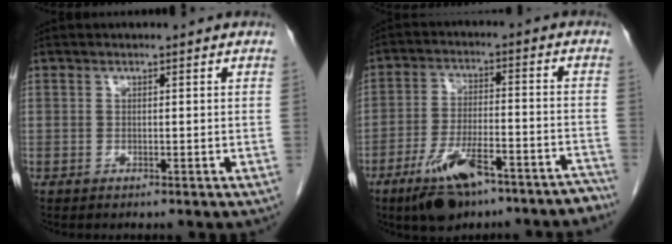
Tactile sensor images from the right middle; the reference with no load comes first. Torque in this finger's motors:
{"motor_torque": [0.23, -0.21, 0.11, 0.08]}